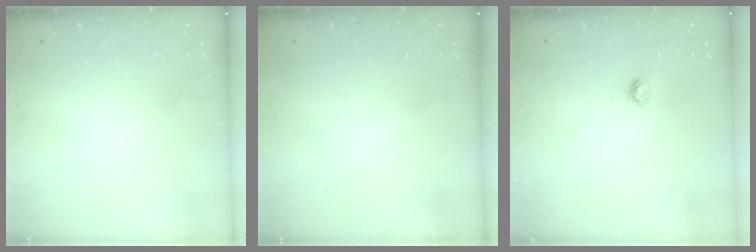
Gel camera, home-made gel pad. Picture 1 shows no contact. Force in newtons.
{"total": 0.0}
{"total": 3.5, "press": 3.4, "slide": 0.3}